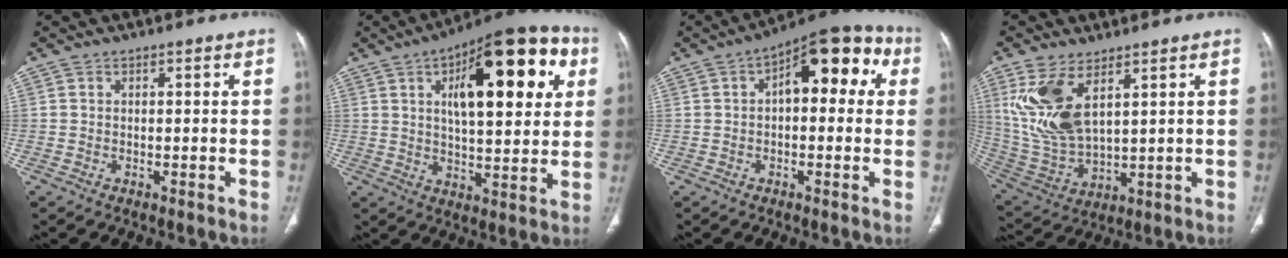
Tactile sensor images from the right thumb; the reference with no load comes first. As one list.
[{"total": 23.6, "force": [7.6, 9.4, 20.3], "torque": [-0.256, 0.006, 0.107]}, {"total": 14.4, "force": [3.3, 7.2, 12.0], "torque": [-0.122, 0.037, 0.037]}, {"total": 13.4, "force": [5.7, 6.2, 10.4], "torque": [-0.219, -0.025, 0.135]}]